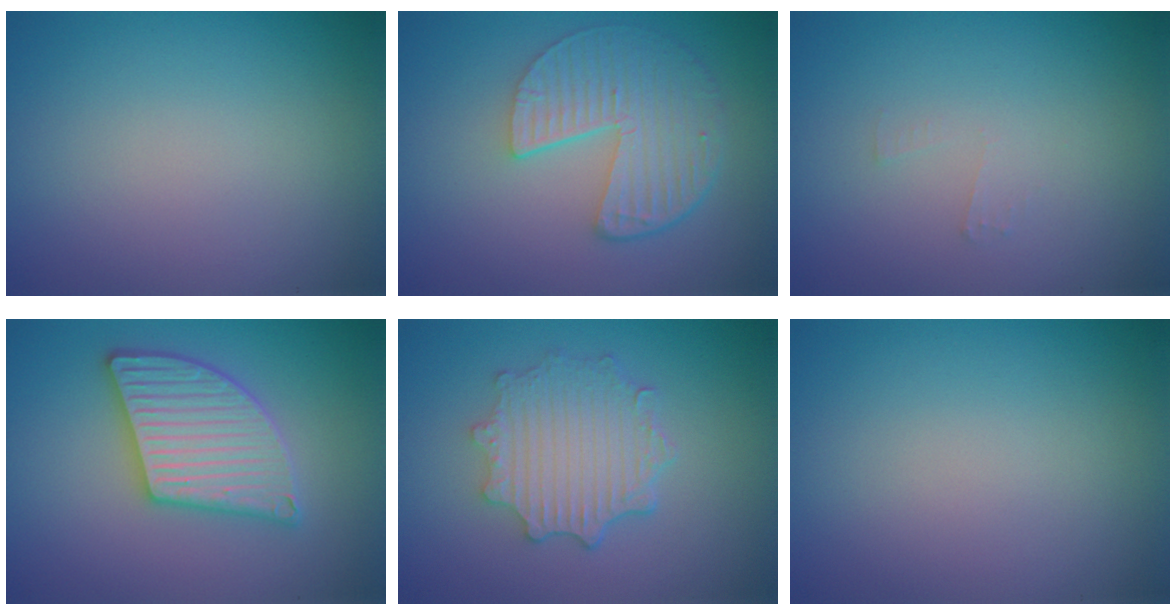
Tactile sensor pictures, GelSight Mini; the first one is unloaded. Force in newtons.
{"total": 5.4, "press": 4.0, "slide": 3.7}
{"total": 0.7, "press": 0.7, "slide": 0.1}
{"total": 5.5, "press": 5.5, "slide": 0.7}
{"total": 4.6, "press": 3.7, "slide": 2.7}
{"total": 0.0}